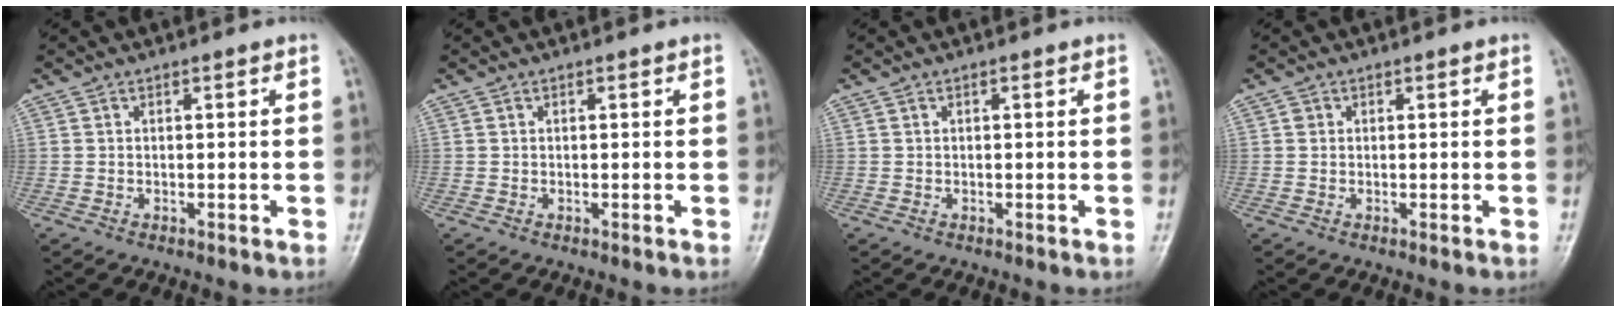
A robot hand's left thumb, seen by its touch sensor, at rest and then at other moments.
{"total": 0.0}
{"total": 0.0}
{"total": 0.7, "force": [0.1, 0.7, 0.2], "torque": [0.003, 0.001, 0.002]}